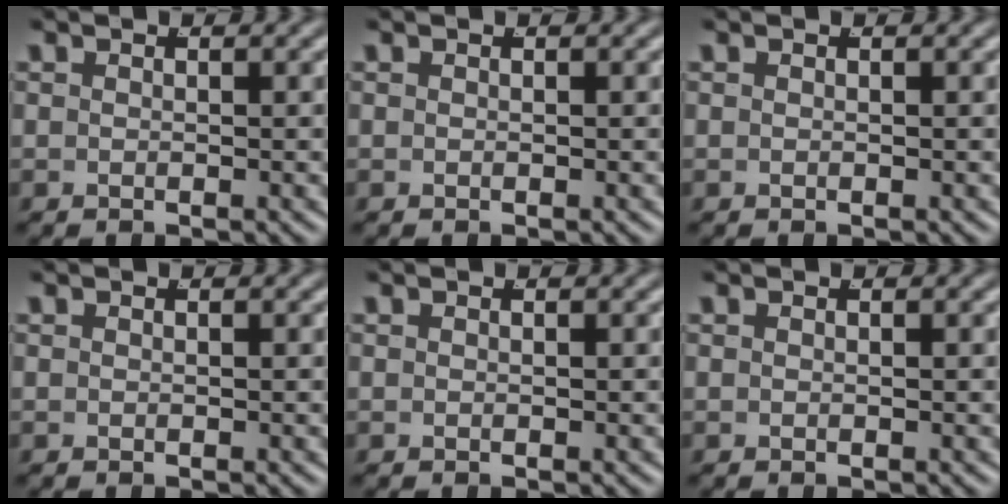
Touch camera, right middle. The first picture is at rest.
{"total": 0.0}
{"total": 0.0}
{"total": 0.0}
{"total": 0.0}
{"total": 0.0}